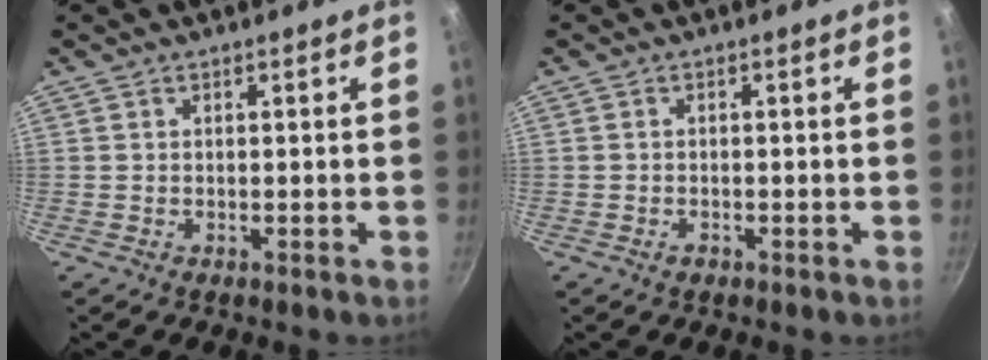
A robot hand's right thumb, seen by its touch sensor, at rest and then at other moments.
{"total": 1.0, "force": [-0.6, 0.6, 0.5], "torque": [-0.011, 0.003, -0.013]}